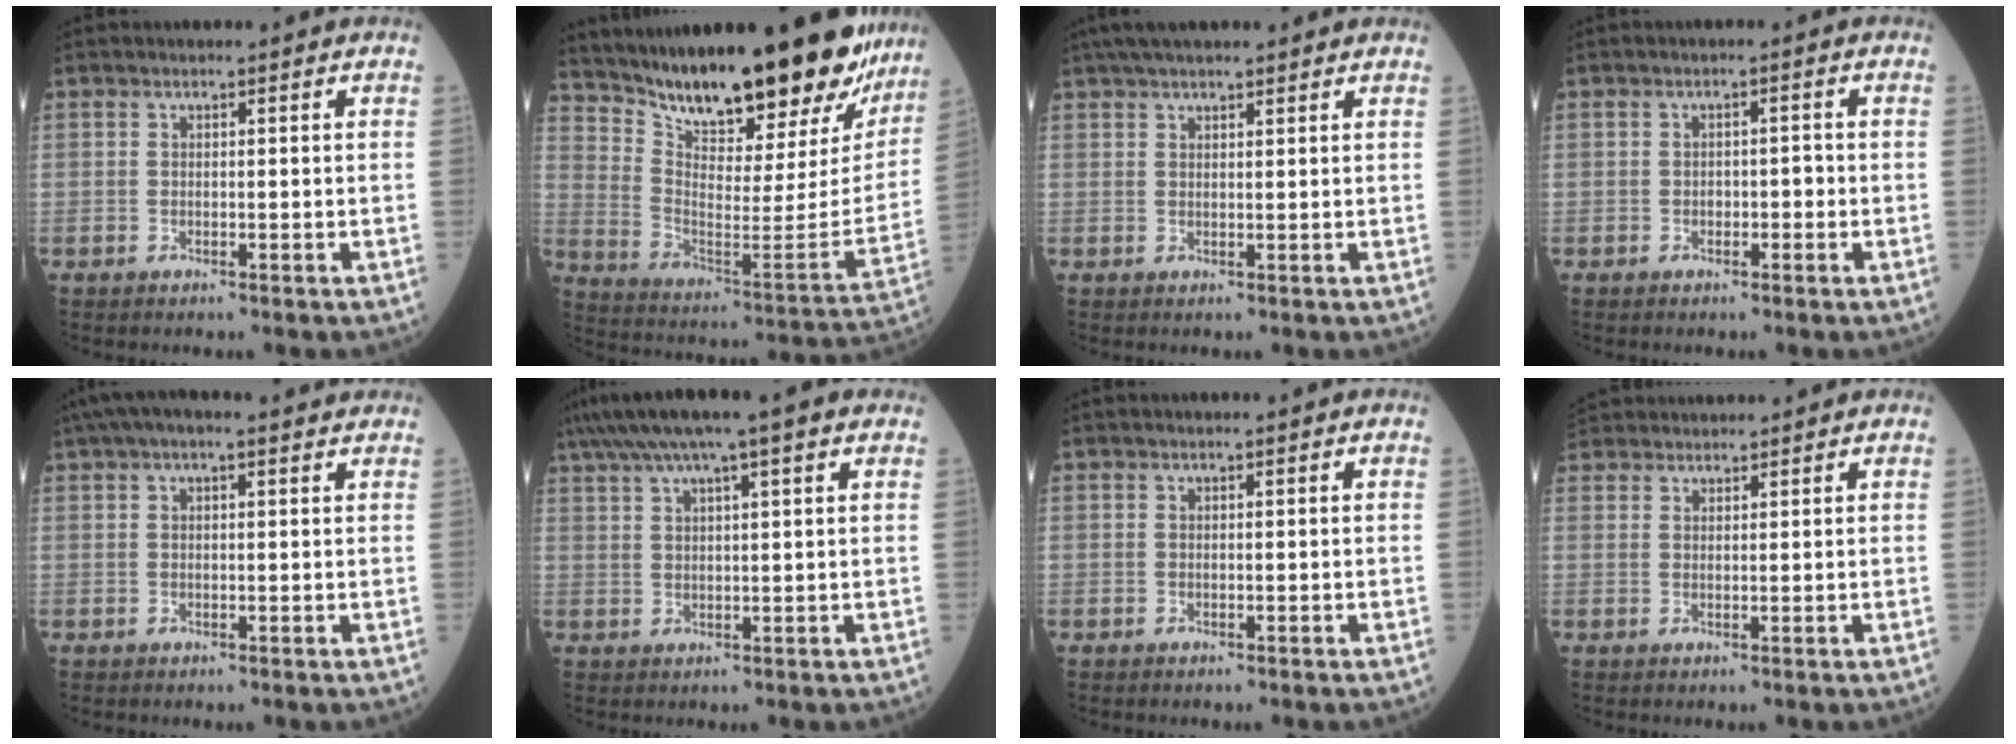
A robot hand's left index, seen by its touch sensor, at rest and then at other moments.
{"total": 28.8, "force": [24.4, 6.4, 13.8], "torque": [-0.230, -0.071, 0.342]}
{"total": 8.5, "force": [7.1, 1.2, 4.5], "torque": [-0.073, 0.042, 0.106]}
{"total": 1.6, "force": [-0.4, 0.9, 1.2], "torque": [-0.015, 0.009, -0.006]}
{"total": 9.2, "force": [7.0, 2.1, 5.5], "torque": [-0.096, 0.053, 0.101]}
{"total": 11.7, "force": [8.1, 1.1, 8.3], "torque": [-0.146, 0.051, 0.127]}
{"total": 0.6, "force": [0.5, -0.1, 0.3], "torque": [-0.008, 0.008, 0.011]}
{"total": 6.9, "force": [6.6, 1.6, 1.4], "torque": [-0.027, 0.041, 0.115]}